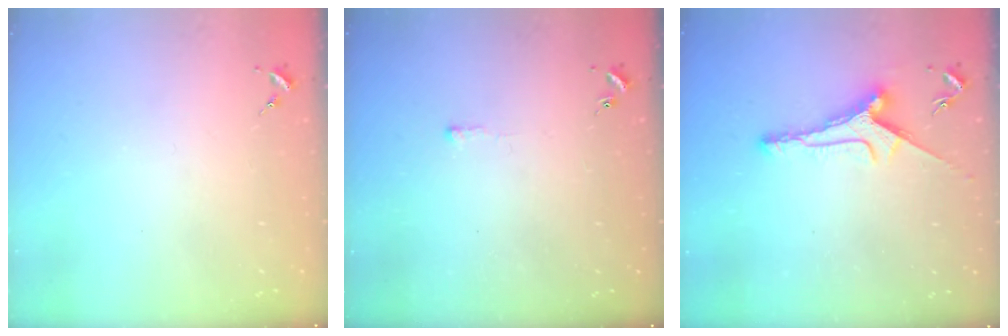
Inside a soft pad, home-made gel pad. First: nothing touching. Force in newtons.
{"total": 2.7, "press": 2.7, "slide": 0.4}
{"total": 8.5, "press": 8.5, "slide": 0.5}